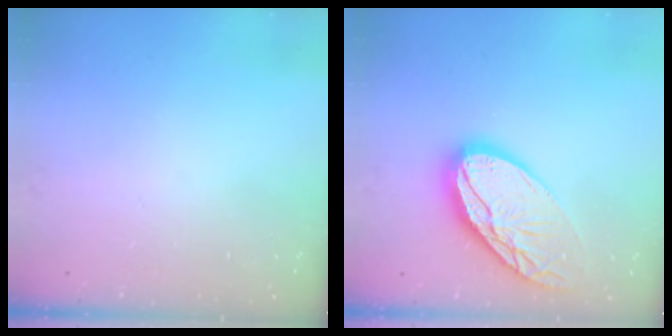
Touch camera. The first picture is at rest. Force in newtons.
{"total": 16.8, "press": 16.7, "slide": 1.9}